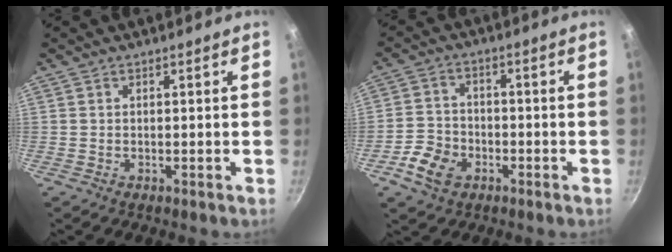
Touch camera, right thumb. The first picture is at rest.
{"total": 7.3, "force": [-3.4, 5.3, 3.7], "torque": [-0.063, 0.023, -0.070]}